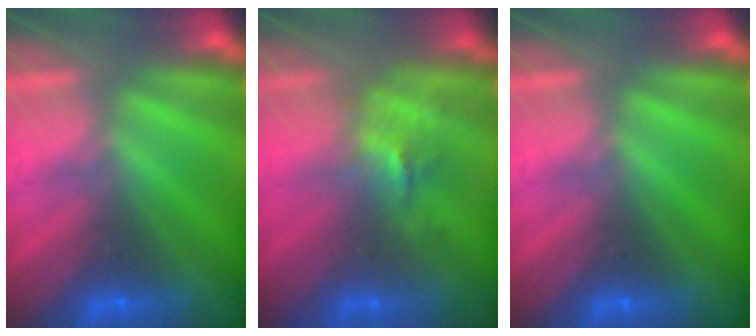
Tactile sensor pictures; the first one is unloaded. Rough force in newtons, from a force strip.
{"total": 2.4}
{"total": 0.0}